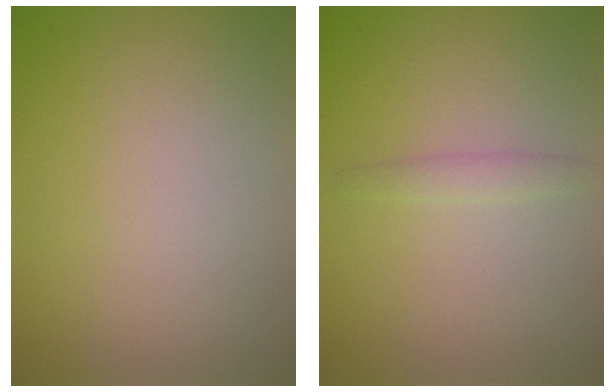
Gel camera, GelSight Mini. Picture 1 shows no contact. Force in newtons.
{"total": 1.1, "press": 1.1, "slide": 0.0}